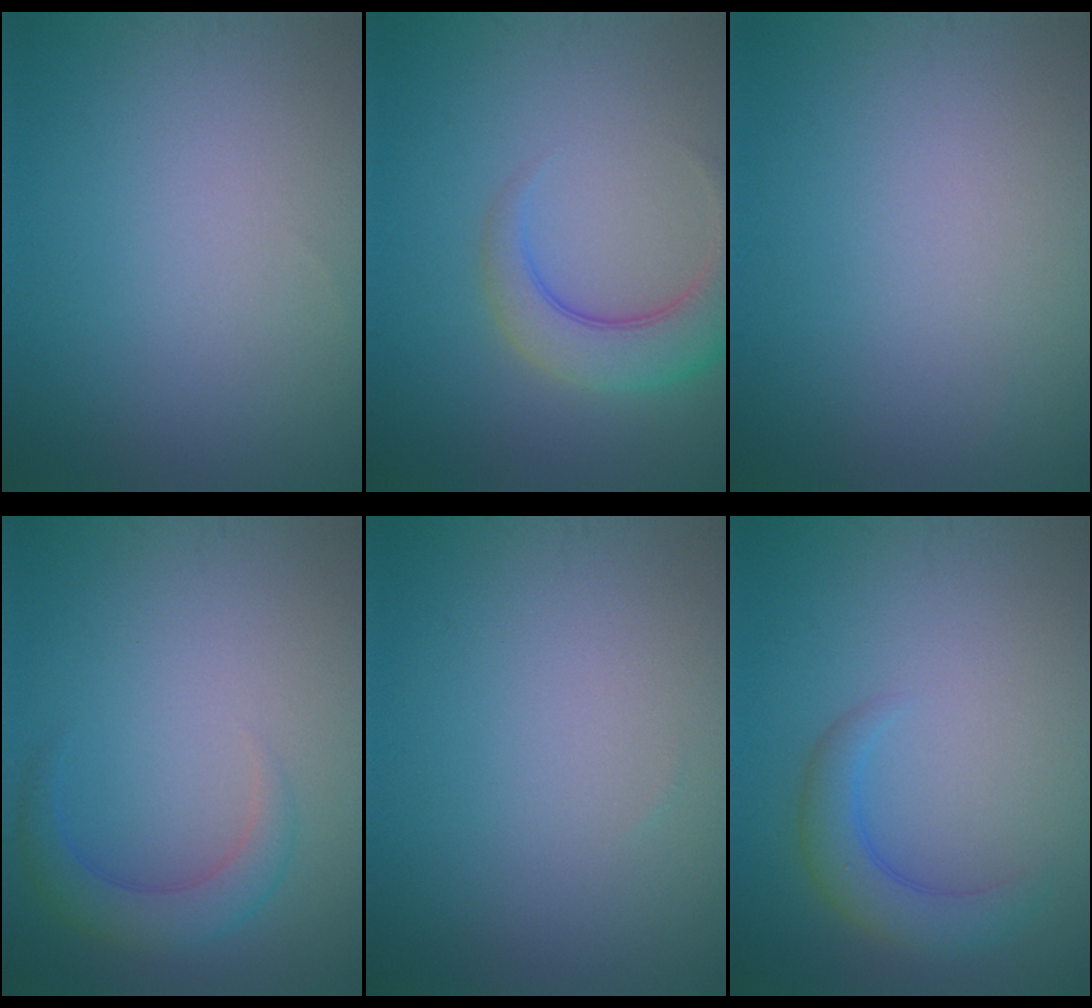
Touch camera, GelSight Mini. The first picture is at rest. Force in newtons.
{"total": 4.9, "press": 4.9, "slide": 0.2}
{"total": 0.0}
{"total": 2.9, "press": 2.9, "slide": 0.2}
{"total": 0.0}
{"total": 3.1, "press": 3.1, "slide": 0.1}